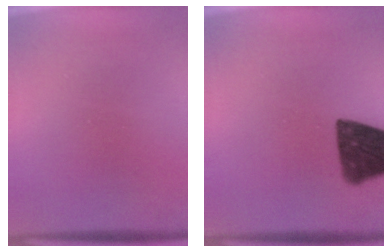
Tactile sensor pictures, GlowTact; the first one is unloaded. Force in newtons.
{"total": 15.2}